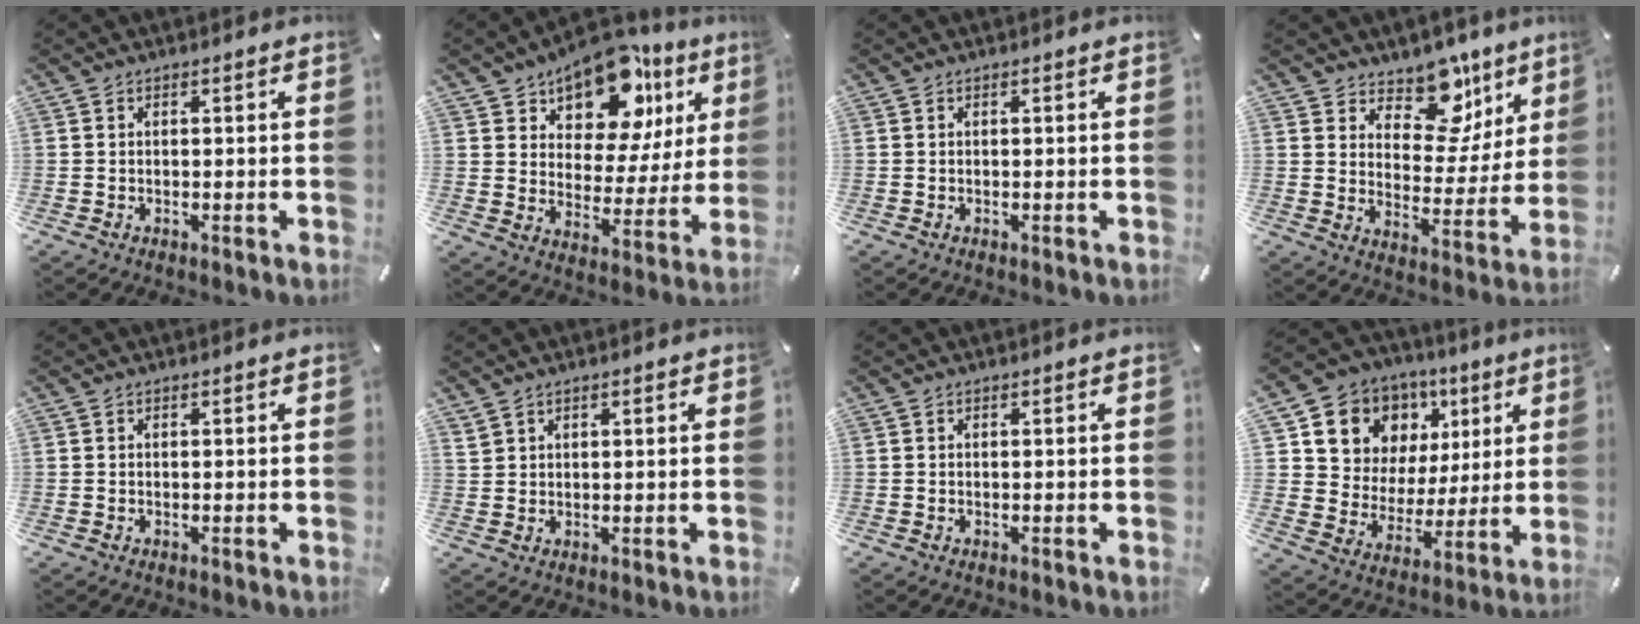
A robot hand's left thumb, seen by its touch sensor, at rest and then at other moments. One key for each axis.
{"total": 15.6, "fx": 11.5, "fy": 8.5, "fz": 6.2, "tx": -0.100, "ty": -0.090, "tz": 0.200}
{"total": 0.0}
{"total": 12.7, "fx": 9.2, "fy": 7.5, "fz": 4.5, "tx": -0.063, "ty": -0.078, "tz": 0.165}
{"total": 0.0}
{"total": 2.0, "fx": 1.5, "fy": 1.2, "fz": 0.2, "tx": -0.006, "ty": -0.002, "tz": 0.031}
{"total": 0.0}
{"total": 11.9, "fx": 6.7, "fy": 9.7, "fz": 1.8, "tx": -0.046, "ty": -0.061, "tz": 0.130}